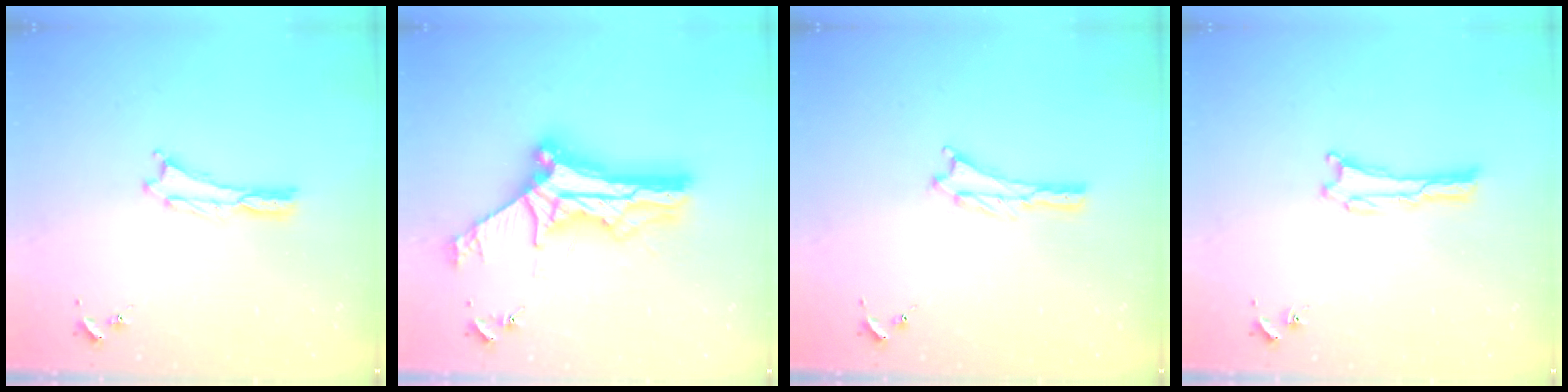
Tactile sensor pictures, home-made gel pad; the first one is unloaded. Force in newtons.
{"total": 14.7, "press": 14.7, "slide": 1.3}
{"total": 0.9, "press": 0.9, "slide": 0.2}
{"total": 0.0}